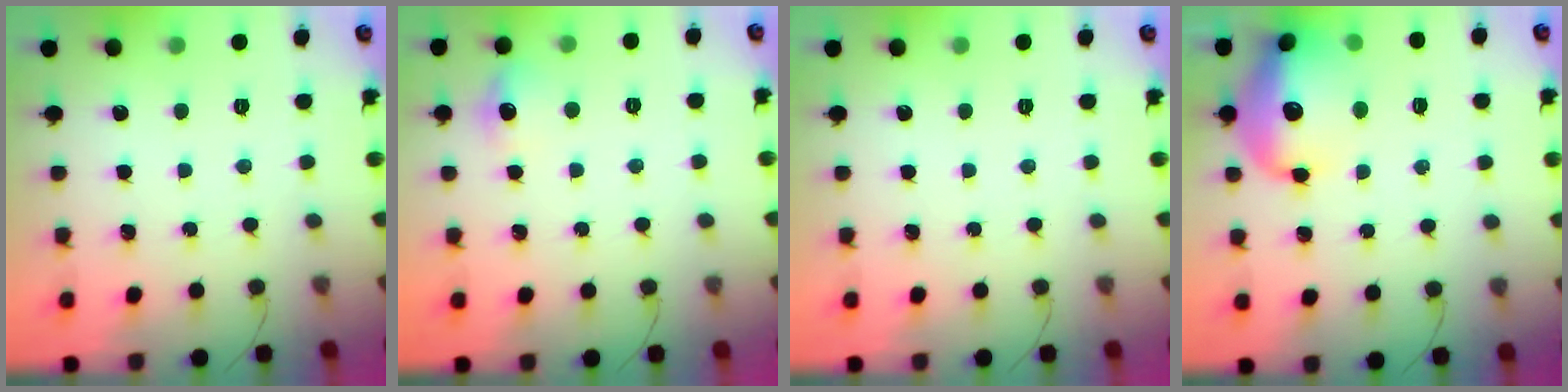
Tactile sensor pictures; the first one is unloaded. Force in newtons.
{"total": 6.9, "press": 6.8, "slide": 1.3}
{"total": 0.0}
{"total": 17.4, "press": 15.7, "slide": 7.3}